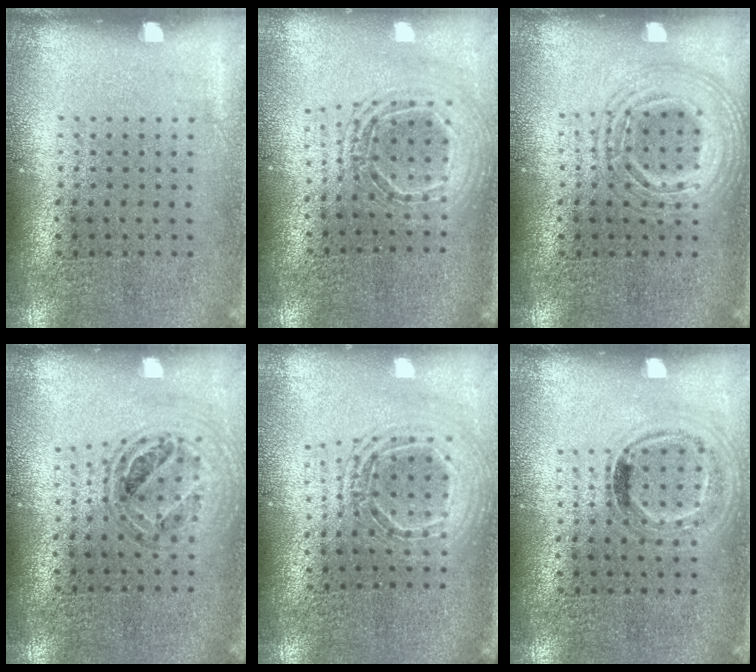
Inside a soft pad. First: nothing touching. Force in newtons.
{"total": 1.8, "press": 1.4, "slide": 1.0}
{"total": 2.9, "press": 2.9, "slide": 0.3}
{"total": 0.8, "press": 0.8, "slide": 0.0}
{"total": 1.8, "press": 1.4, "slide": 1.0}
{"total": 0.9, "press": 0.8, "slide": 0.4}